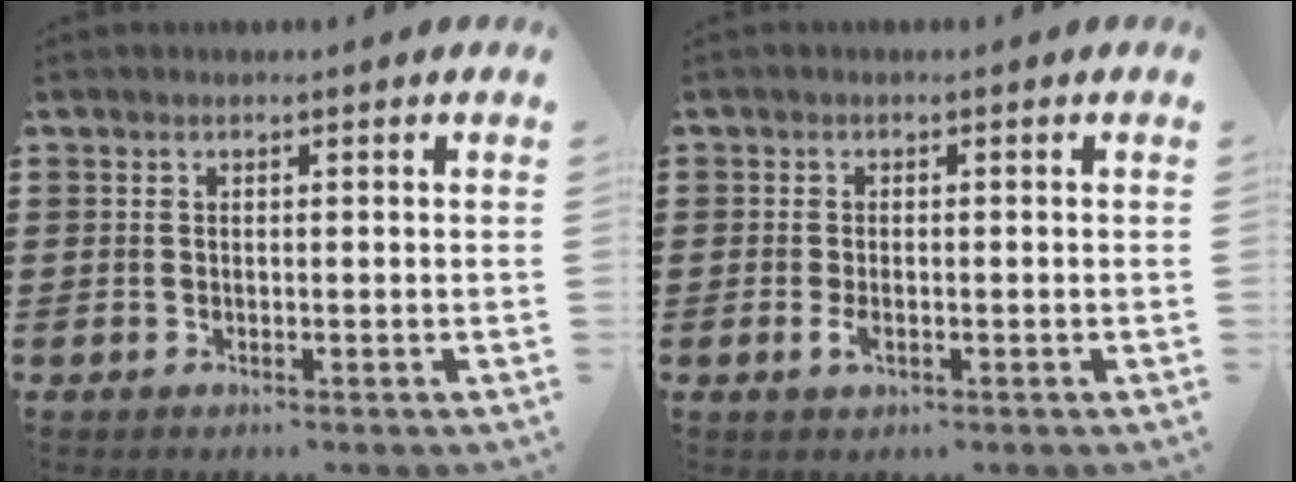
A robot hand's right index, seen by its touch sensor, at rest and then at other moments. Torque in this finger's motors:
{"motor_torque": [1.05, 1.09, 0.14, 0.00]}